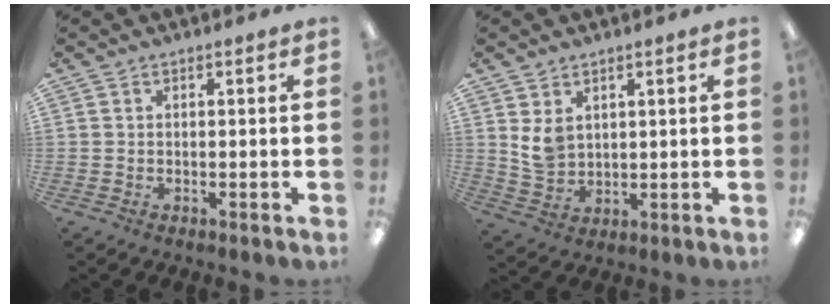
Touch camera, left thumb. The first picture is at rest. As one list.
[{"total": 5.5, "force": [2.7, 3.8, 3.0], "torque": [-0.057, -0.003, 0.052]}]